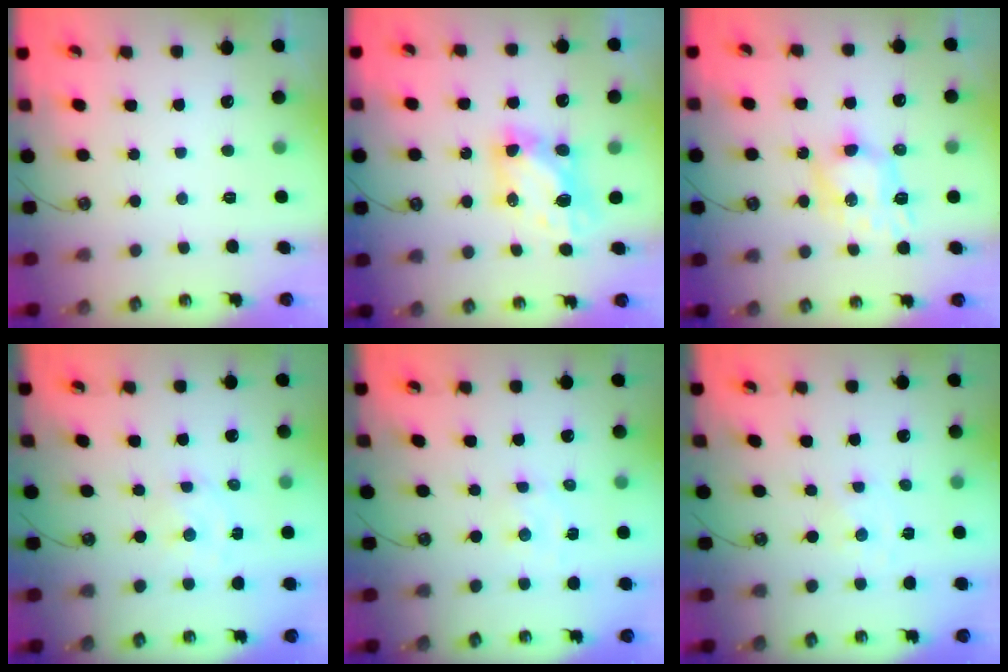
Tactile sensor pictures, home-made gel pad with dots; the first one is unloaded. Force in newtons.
{"total": 6.7, "press": 6.7, "slide": 0.4}
{"total": 8.0, "press": 8.0, "slide": 0.1}
{"total": 2.0, "press": 2.0, "slide": 0.5}
{"total": 1.6, "press": 1.6, "slide": 0.1}
{"total": 0.0}